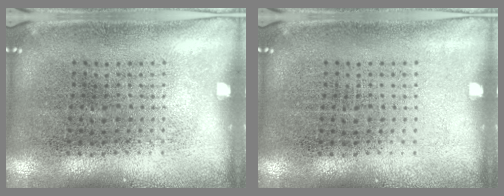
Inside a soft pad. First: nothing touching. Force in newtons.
{"total": 0.0}